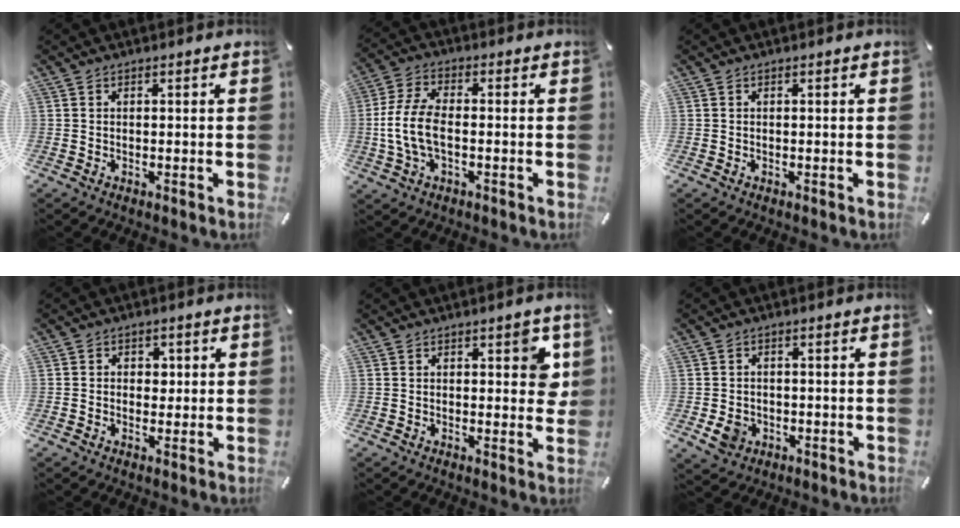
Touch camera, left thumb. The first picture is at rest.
{"total": 9.4, "force": [-1.7, 4.9, 7.9], "torque": [-0.176, -0.004, -0.032]}
{"total": 0.0}
{"total": 2.9, "force": [-0.4, 2.5, 1.5], "torque": [-0.022, 0.004, -0.012]}
{"total": 5.4, "force": [1.7, 2.7, 4.4], "torque": [-0.049, -0.008, 0.022]}
{"total": 5.2, "force": [-1.6, 4.5, 2.2], "torque": [-0.048, 0.001, -0.029]}